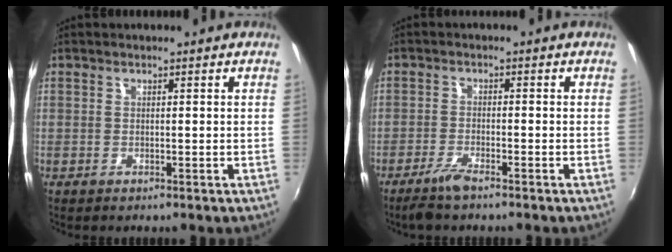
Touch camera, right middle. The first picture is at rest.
{"total": 3.9, "force": [-3.1, 0.5, 2.3], "torque": [-0.064, -0.006, -0.063]}